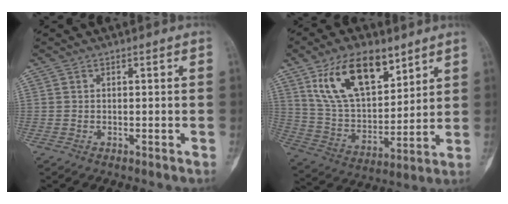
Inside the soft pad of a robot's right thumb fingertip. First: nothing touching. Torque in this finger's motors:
{"motor_torque": [-0.79, 1.33, 0.67, 0.14, 0.41]}